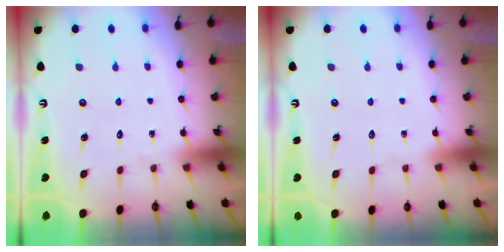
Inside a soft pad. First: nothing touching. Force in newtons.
{"total": 0.0}